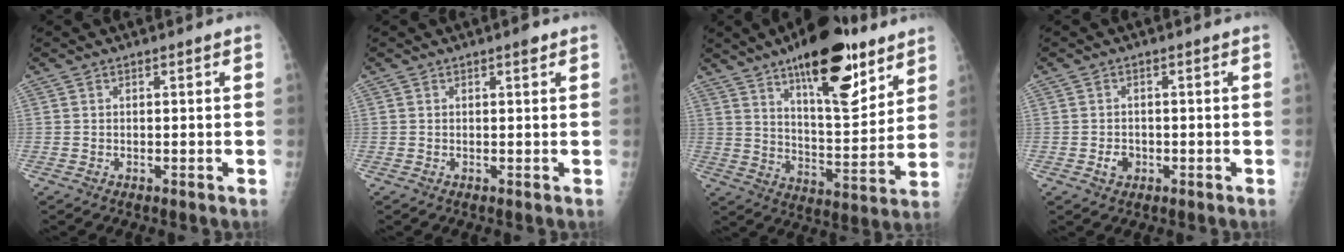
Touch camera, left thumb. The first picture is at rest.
{"total": 1.1, "force": [0.7, 0.3, 0.8], "torque": [-0.008, -0.001, 0.009]}
{"total": 21.0, "force": [12.7, 7.6, 14.9], "torque": [-0.188, -0.067, 0.200]}
{"total": 2.3, "force": [-0.8, 1.9, 1.0], "torque": [-0.008, 0.004, -0.010]}